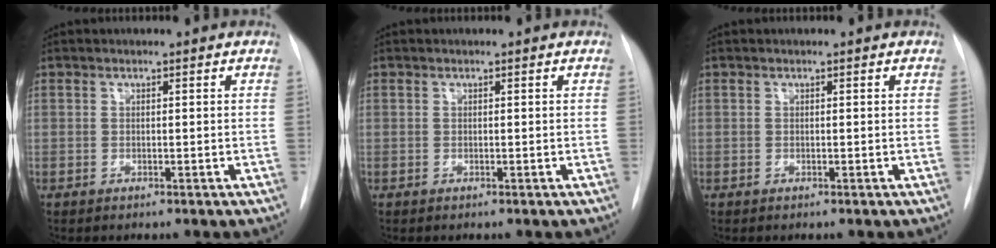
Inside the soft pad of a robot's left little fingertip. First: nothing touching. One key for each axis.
{"total": 0.0}
{"total": 0.0}